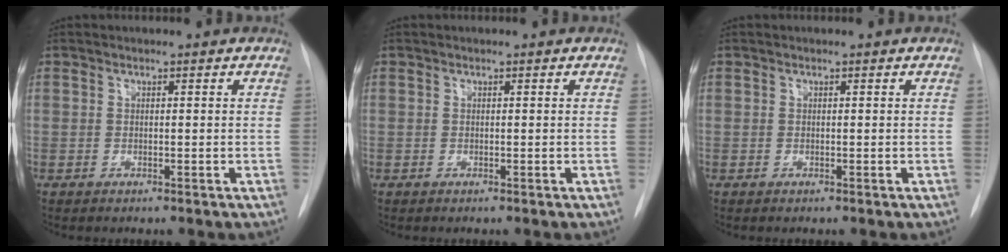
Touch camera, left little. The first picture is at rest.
{"total": 0.0}
{"total": 0.0}